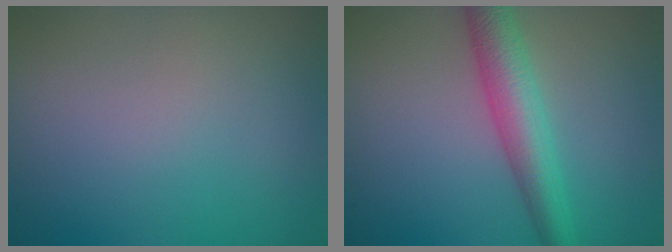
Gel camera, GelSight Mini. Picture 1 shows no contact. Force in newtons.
{"total": 5.0, "press": 5.0, "slide": 0.1}